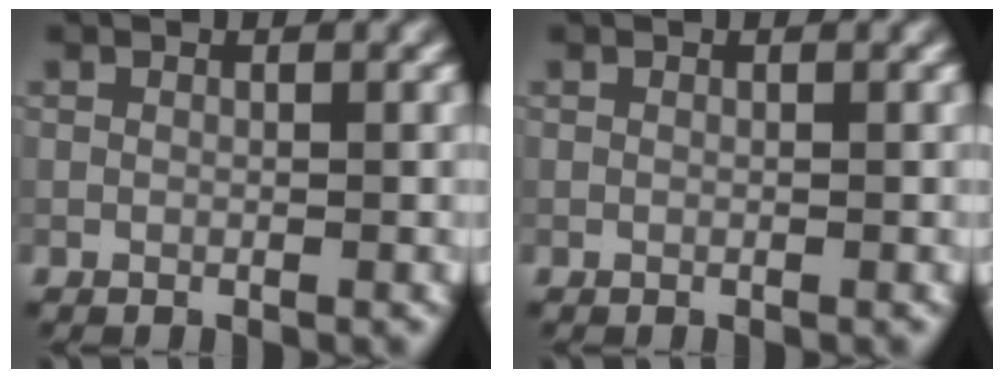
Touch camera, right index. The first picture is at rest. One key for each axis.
{"total": 0.0}